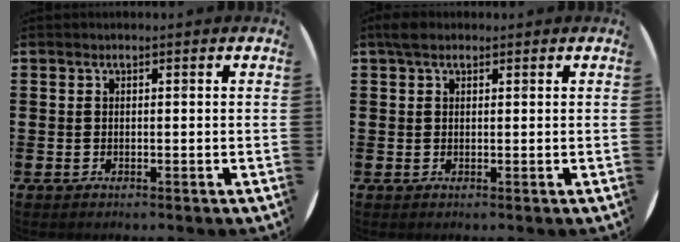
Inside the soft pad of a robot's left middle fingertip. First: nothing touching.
{"total": 1.9, "force": [1.4, 1.0, 0.9], "torque": [-0.012, 0.004, 0.024]}